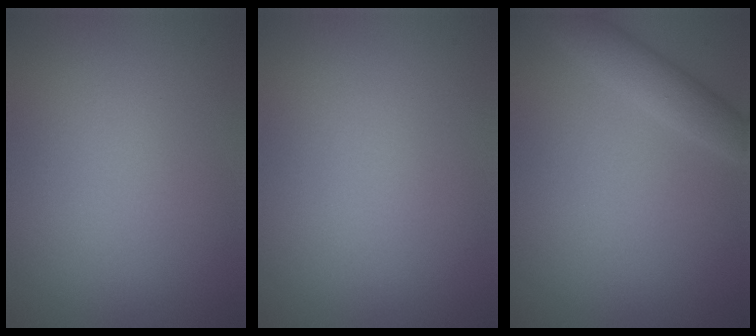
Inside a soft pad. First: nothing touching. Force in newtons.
{"total": 0.0}
{"total": 2.6, "press": 2.6, "slide": 0.1}